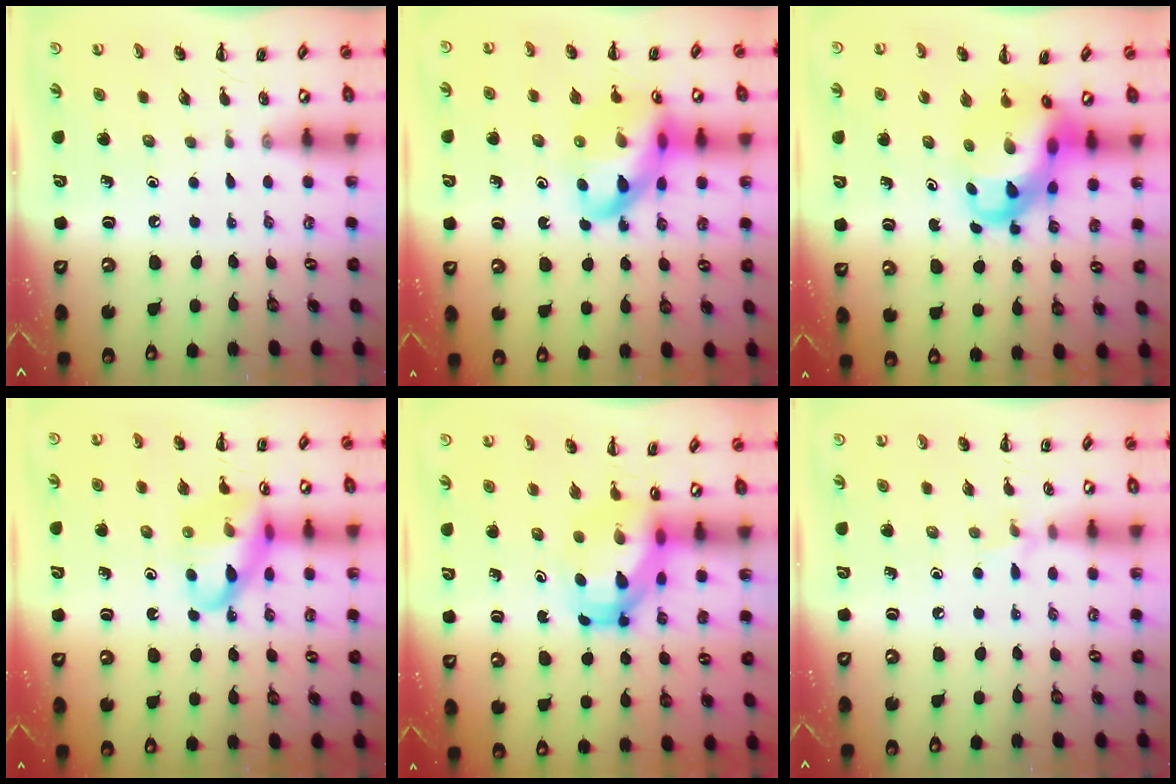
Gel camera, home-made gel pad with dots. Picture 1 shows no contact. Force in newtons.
{"total": 16.4, "press": 16.1, "slide": 3.1}
{"total": 8.4, "press": 8.1, "slide": 2.3}
{"total": 14.7, "press": 14.4, "slide": 2.8}
{"total": 5.8, "press": 5.6, "slide": 1.4}
{"total": 4.0, "press": 3.7, "slide": 1.5}